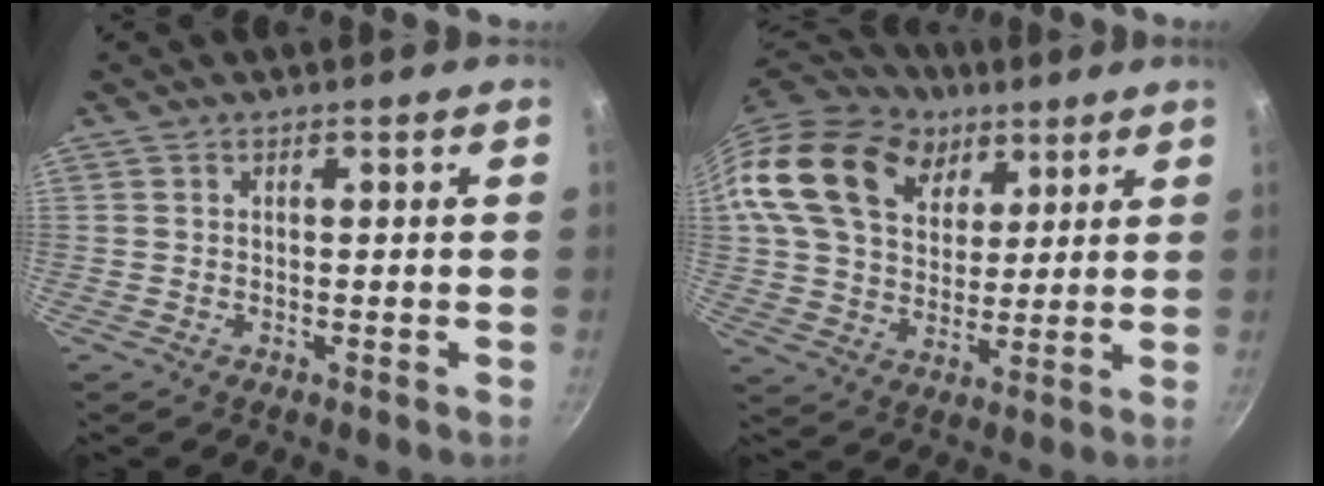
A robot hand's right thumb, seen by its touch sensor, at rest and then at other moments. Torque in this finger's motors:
{"motor_torque": [0.38, 4.24, 1.80, 0.30, 0.46]}